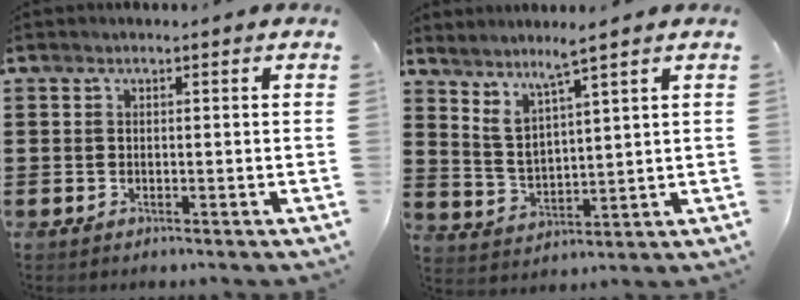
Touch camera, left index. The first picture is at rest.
{"total": 4.2, "force": [3.5, 0.0, 2.4], "torque": [-0.060, -0.018, 0.058]}